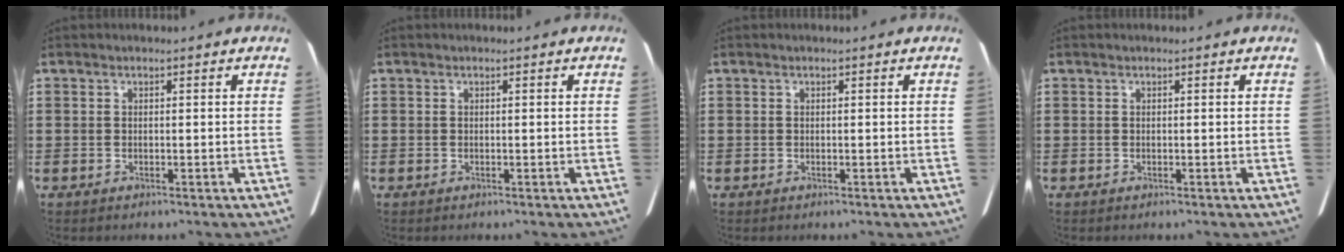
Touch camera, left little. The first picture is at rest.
{"total": 0.0}
{"total": 0.0}
{"total": 0.0}